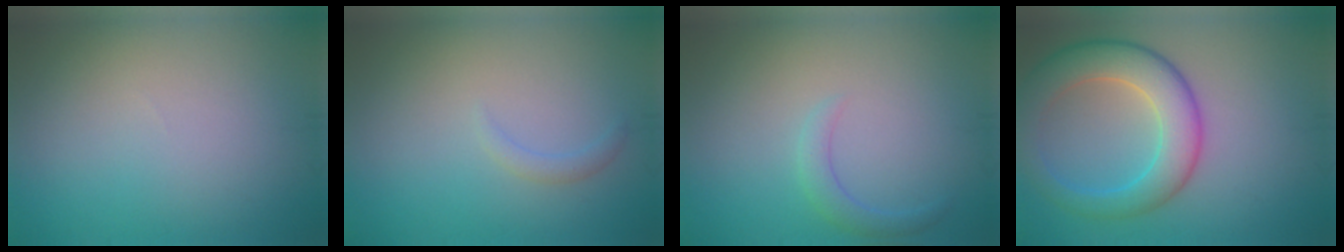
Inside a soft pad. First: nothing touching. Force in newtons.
{"total": 1.0, "press": 1.0, "slide": 0.2}
{"total": 1.6, "press": 1.6, "slide": 0.2}
{"total": 7.0, "press": 7.0, "slide": 0.2}